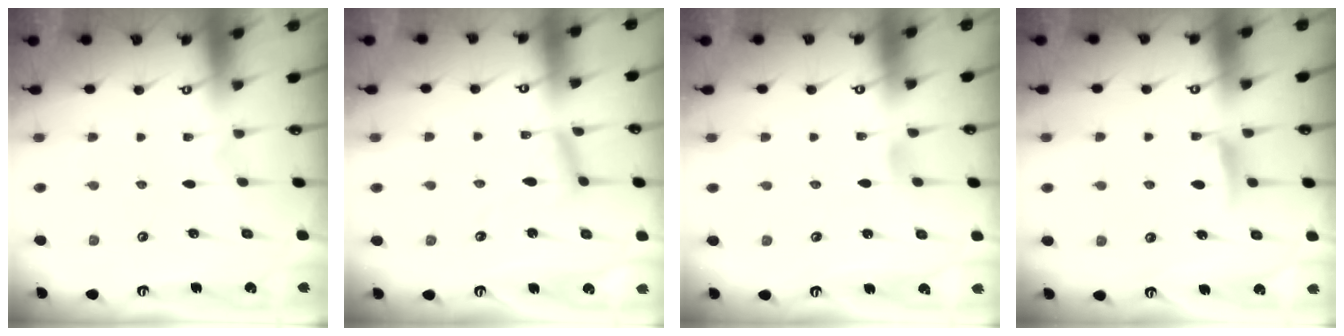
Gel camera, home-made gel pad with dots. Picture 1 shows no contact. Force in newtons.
{"total": 8.3, "press": 8.2, "slide": 0.6}
{"total": 3.4, "press": 3.4, "slide": 0.4}
{"total": 6.5, "press": 6.4, "slide": 0.8}